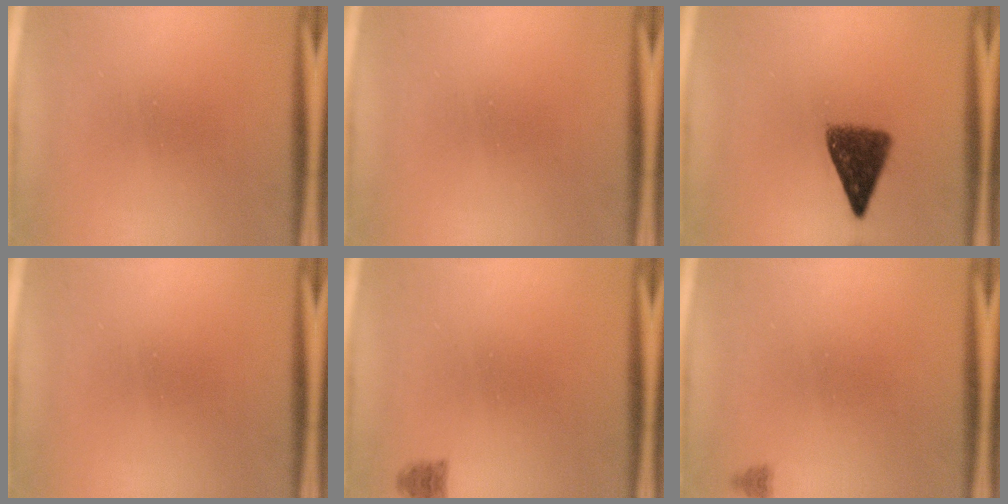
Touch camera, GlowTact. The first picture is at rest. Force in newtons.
{"total": 0.0}
{"total": 7.5}
{"total": 0.0}
{"total": 1.8}
{"total": 1.3}